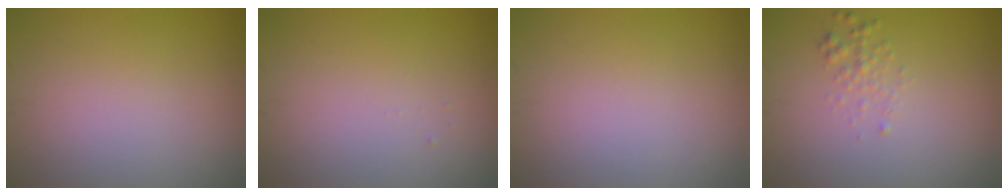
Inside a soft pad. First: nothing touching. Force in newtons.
{"total": 0.0}
{"total": 0.0}
{"total": 1.2, "press": 1.2, "slide": 0.0}